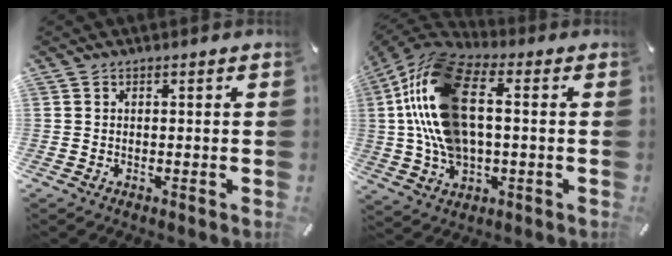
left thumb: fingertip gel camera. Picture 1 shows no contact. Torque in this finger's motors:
{"motor_torque": [0.87, 1.72, 2.77, 0.00, 0.51]}